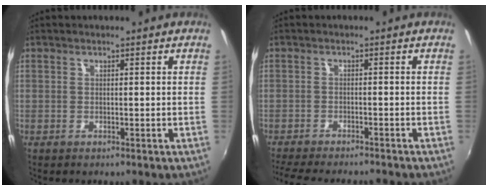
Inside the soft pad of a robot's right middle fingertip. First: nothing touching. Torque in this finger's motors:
{"motor_torque": [0.31, -0.34, 0.08, 0.03]}